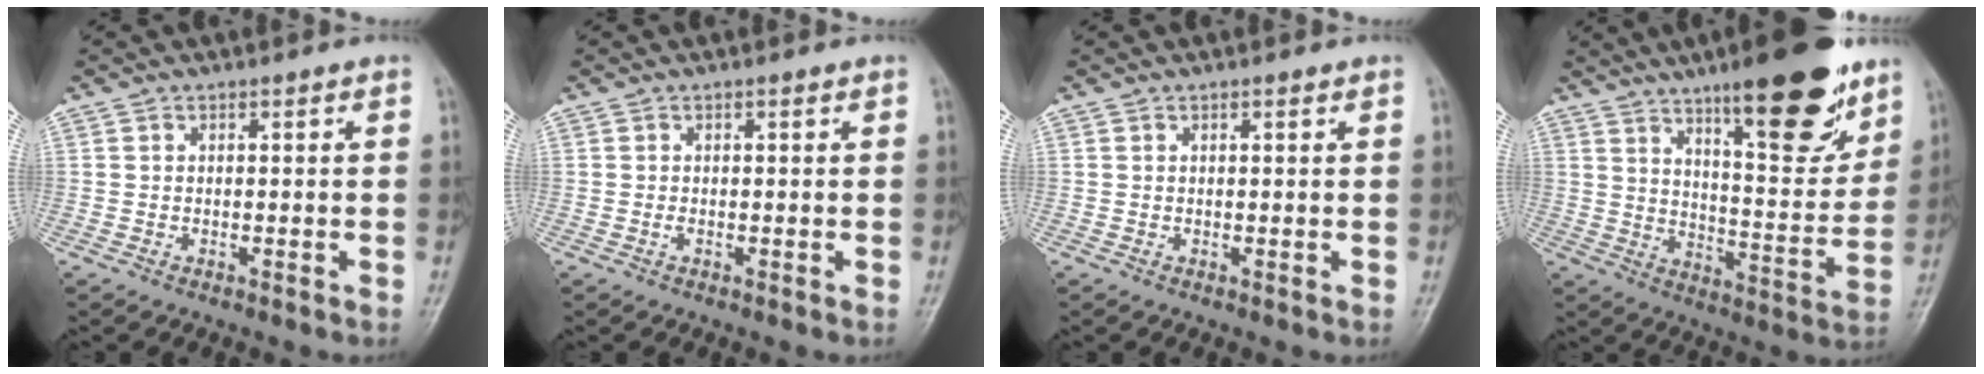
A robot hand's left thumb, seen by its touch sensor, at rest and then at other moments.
{"total": 0.7, "force": [0.1, 0.3, 0.7], "torque": [-0.013, -0.001, 0.002]}
{"total": 0.5, "force": [0.4, 0.2, 0.4], "torque": [-0.007, -0.002, 0.004]}
{"total": 20.4, "force": [12.8, 5.7, 14.8], "torque": [-0.175, -0.070, 0.196]}